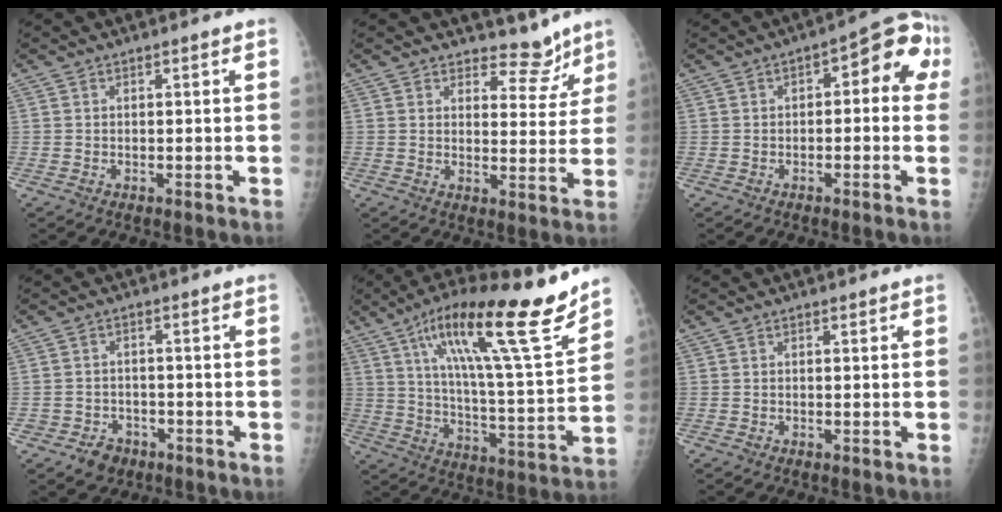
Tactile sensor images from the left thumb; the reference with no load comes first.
{"total": 6.3, "force": [5.5, 2.9, 0.8], "torque": [0.019, -0.049, 0.076]}
{"total": 9.4, "force": [1.1, 4.4, 8.1], "torque": [-0.065, 0.036, 0.001]}
{"total": 4.2, "force": [-2.3, 3.4, 0.9], "torque": [0.002, 0.014, -0.034]}
{"total": 23.4, "force": [14.9, 3.6, 17.7], "torque": [-0.261, -0.056, 0.242]}
{"total": 0.0}